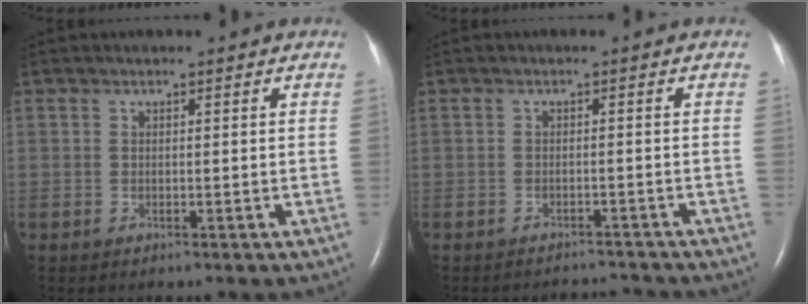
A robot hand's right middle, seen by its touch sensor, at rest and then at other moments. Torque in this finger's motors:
{"motor_torque": [0.00, -0.01, -0.03, -0.01]}